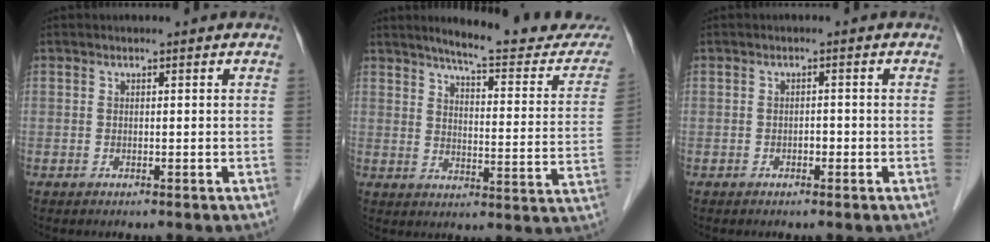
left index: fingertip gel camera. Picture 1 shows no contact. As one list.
[{"total": 18.1, "force": [16.3, 1.7, 7.6], "torque": [-0.089, -0.064, 0.190]}, {"total": 1.1, "force": [-0.7, 0.5, 0.7], "torque": [-0.008, 0.000, -0.013]}]